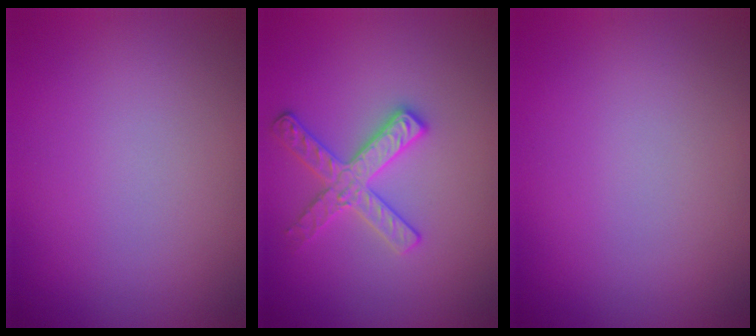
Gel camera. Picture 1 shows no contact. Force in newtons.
{"total": 2.9, "press": 2.8, "slide": 0.6}
{"total": 0.0}